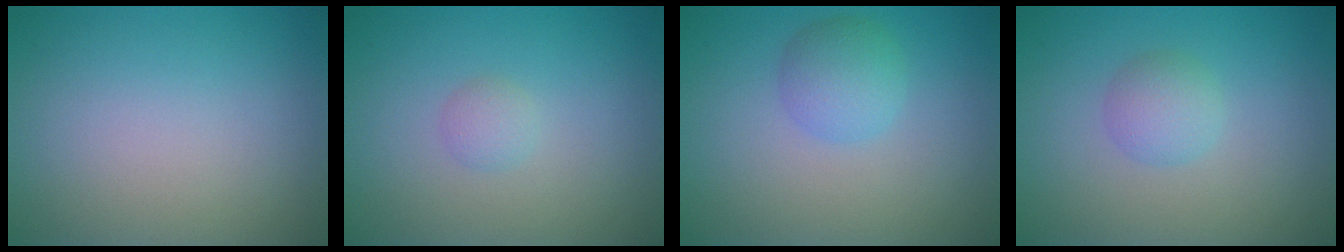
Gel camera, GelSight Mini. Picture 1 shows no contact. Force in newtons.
{"total": 1.0, "press": 1.0, "slide": 0.0}
{"total": 2.7, "press": 2.7, "slide": 0.1}
{"total": 2.0, "press": 2.0, "slide": 0.0}